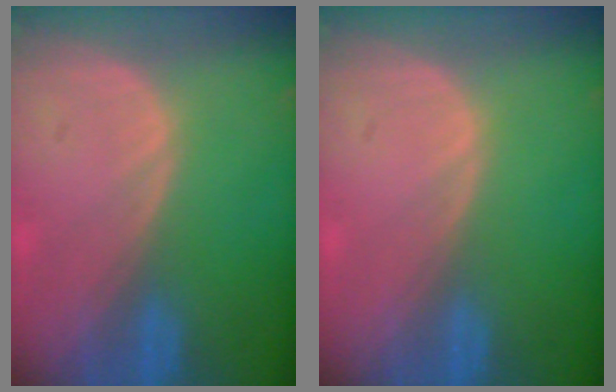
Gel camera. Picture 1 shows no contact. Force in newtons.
{"total": 0.0}